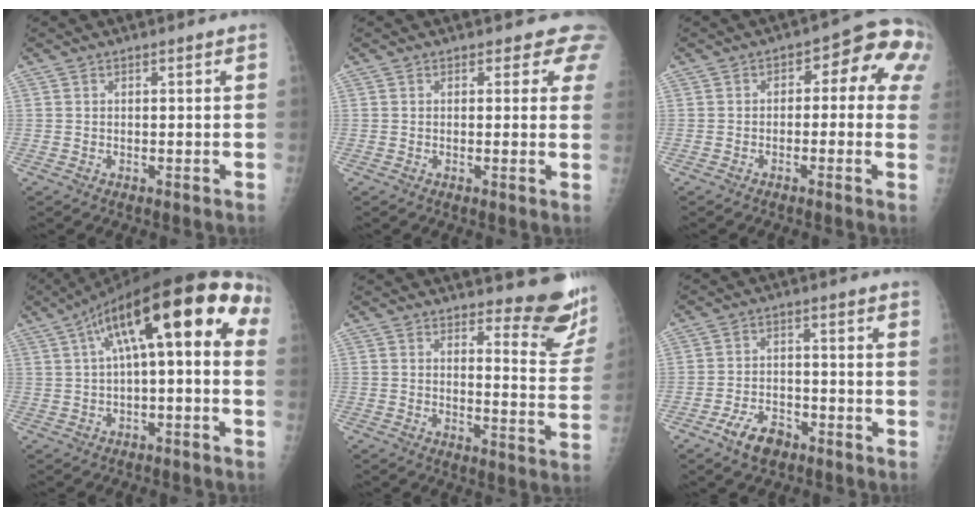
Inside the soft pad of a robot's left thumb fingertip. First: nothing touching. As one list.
[{"total": 3.8, "force": [3.1, 2.1, 0.7], "torque": [0.023, -0.015, 0.010]}, {"total": 10.2, "force": [1.1, 5.6, 8.4], "torque": [-0.055, 0.039, 0.000]}, {"total": 17.3, "force": [2.8, 6.2, 15.9], "torque": [-0.216, 0.060, 0.034]}, {"total": 11.1, "force": [9.6, 2.9, 4.6], "torque": [-0.027, -0.096, 0.103]}, {"total": 6.8, "force": [-4.5, 3.7, 3.5], "torque": [-0.057, 0.030, -0.077]}]